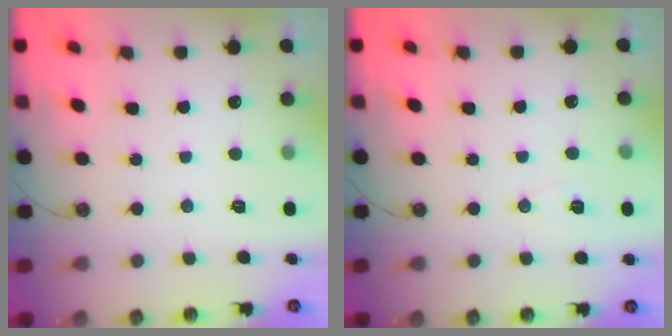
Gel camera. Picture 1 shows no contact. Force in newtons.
{"total": 5.2, "press": 4.3, "slide": 2.9}